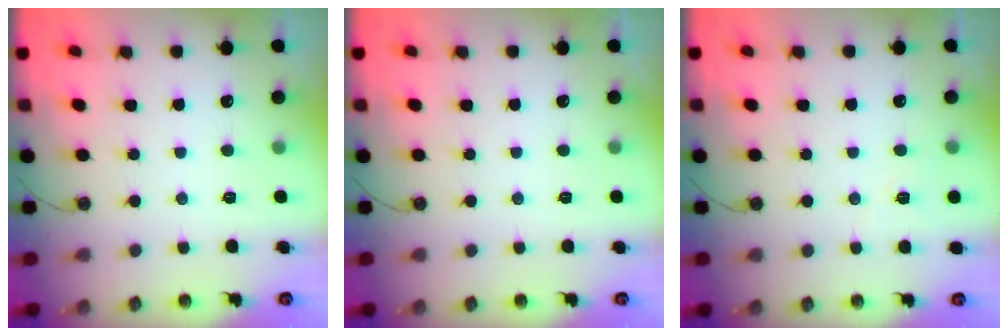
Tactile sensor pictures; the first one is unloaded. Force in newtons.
{"total": 0.0}
{"total": 4.4, "press": 3.8, "slide": 2.3}